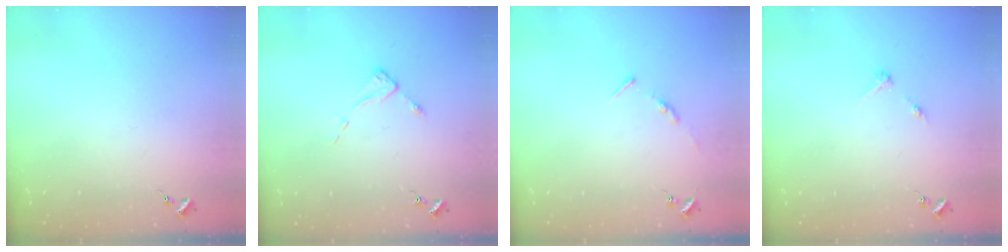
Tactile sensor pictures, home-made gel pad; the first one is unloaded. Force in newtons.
{"total": 2.6, "press": 2.6, "slide": 0.4}
{"total": 3.4, "press": 3.4, "slide": 0.3}
{"total": 2.8, "press": 2.8, "slide": 0.3}